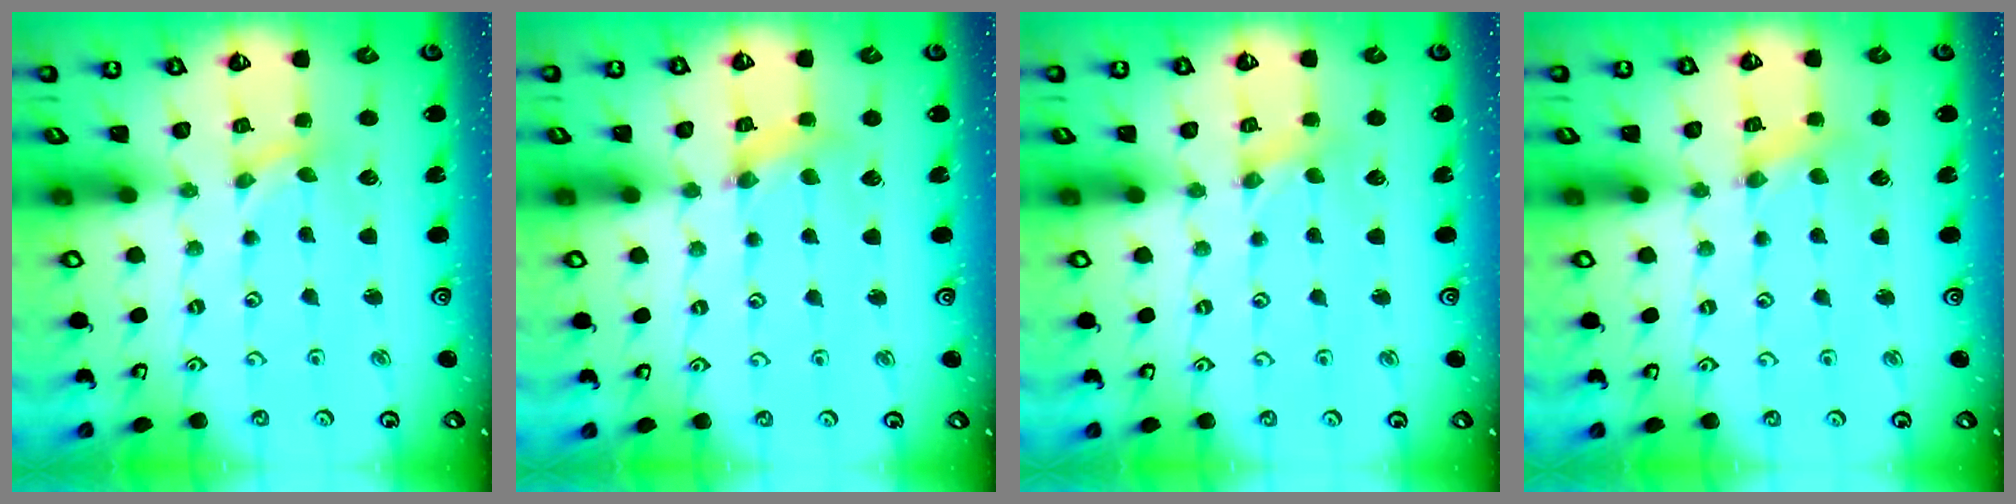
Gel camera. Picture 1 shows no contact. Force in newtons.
{"total": 2.8, "press": 2.8, "slide": 0.4}
{"total": 0.0}
{"total": 1.5, "press": 1.5, "slide": 0.1}